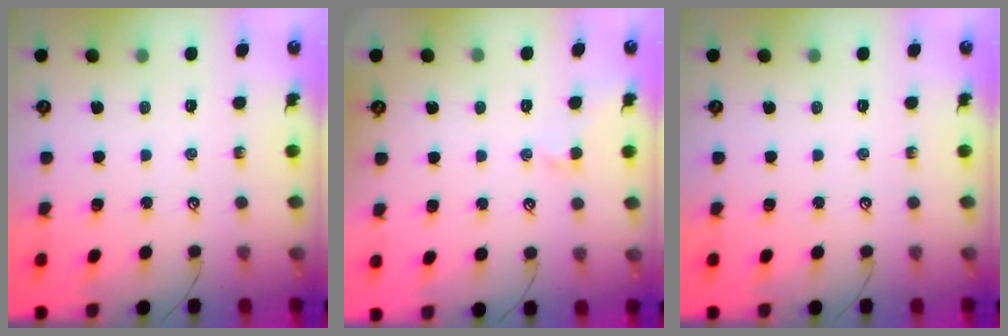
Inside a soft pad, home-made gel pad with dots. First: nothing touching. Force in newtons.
{"total": 0.5, "press": 0.4, "slide": 0.4}
{"total": 0.0}